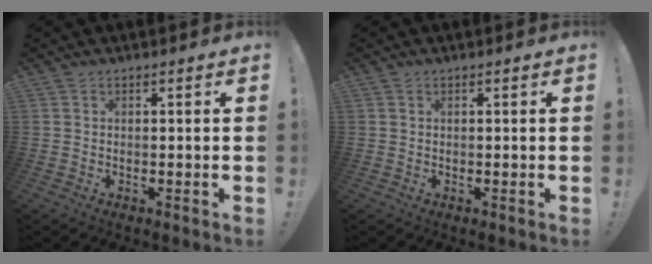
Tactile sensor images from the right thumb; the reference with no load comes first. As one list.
[{"total": 0.0}]